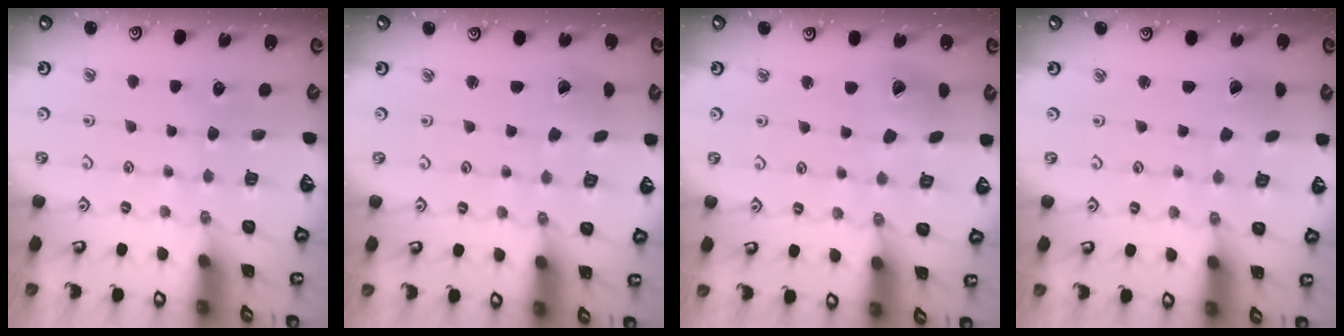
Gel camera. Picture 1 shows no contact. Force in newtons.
{"total": 1.1, "press": 1.1, "slide": 0.1}
{"total": 9.8, "press": 9.7, "slide": 1.1}
{"total": 1.2, "press": 1.2, "slide": 0.1}